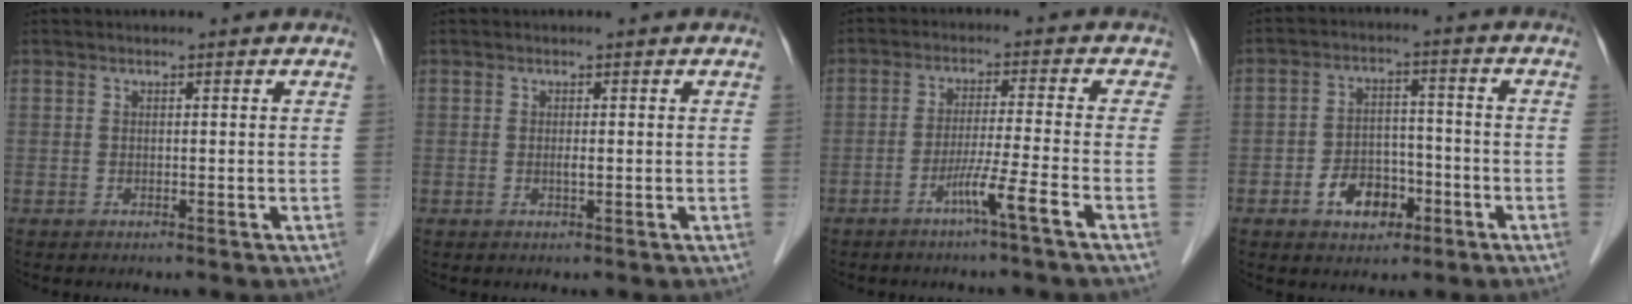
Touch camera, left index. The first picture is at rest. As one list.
[{"total": 0.6, "force": [-0.1, 0.1, 0.6], "torque": [-0.014, -0.001, -0.002]}, {"total": 5.1, "force": [-3.2, -0.9, 3.8], "torque": [-0.068, -0.003, -0.063]}, {"total": 6.8, "force": [-3.3, 4.4, 4.0], "torque": [-0.078, 0.017, -0.050]}]